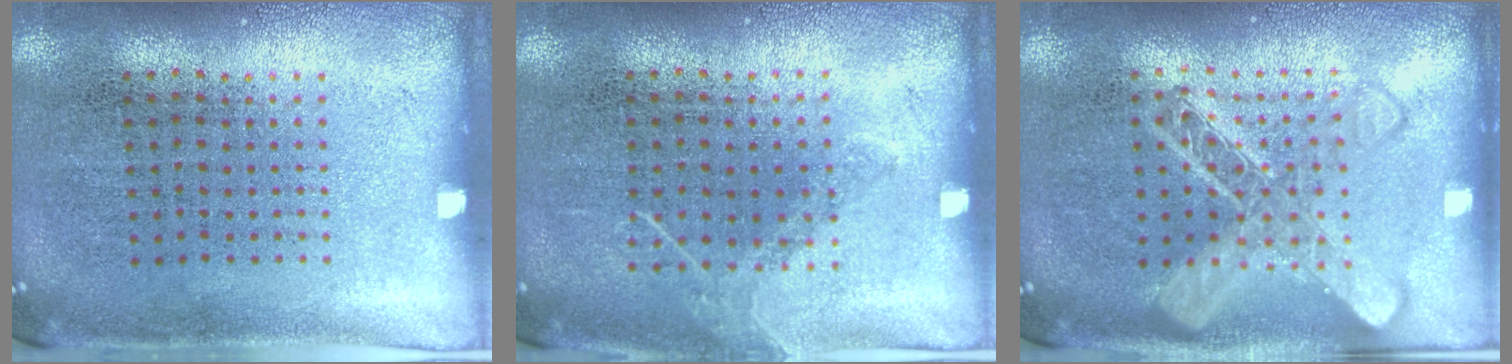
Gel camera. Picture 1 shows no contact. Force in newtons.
{"total": 0.9, "press": 0.9, "slide": 0.4}
{"total": 3.1, "press": 3.1, "slide": 0.5}